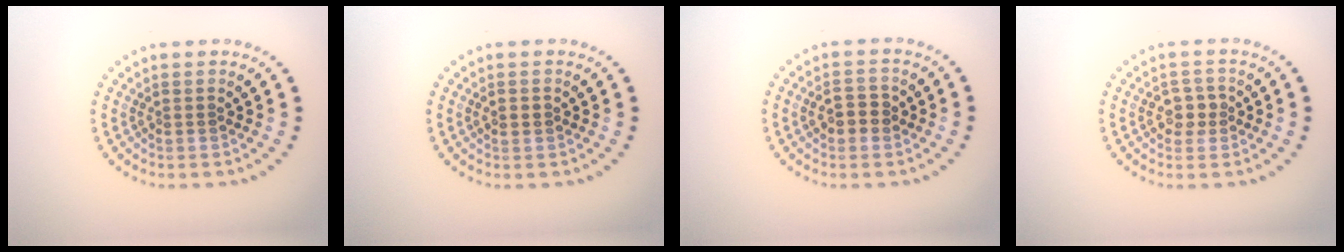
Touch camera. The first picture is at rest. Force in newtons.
{"total": 1.2, "press": 1.2, "slide": 0.1}
{"total": 2.2, "press": 2.2, "slide": 0.1}
{"total": 2.0, "press": 1.9, "slide": 0.6}